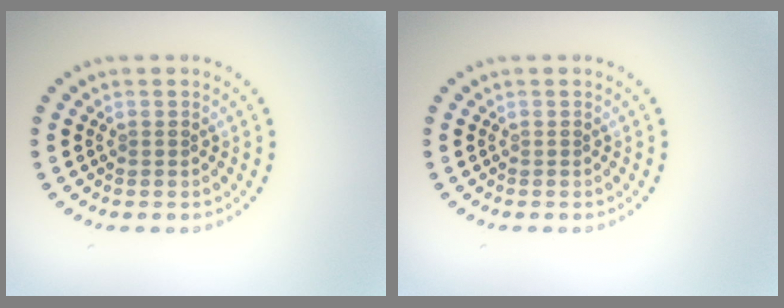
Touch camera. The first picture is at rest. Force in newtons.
{"total": 0.0}